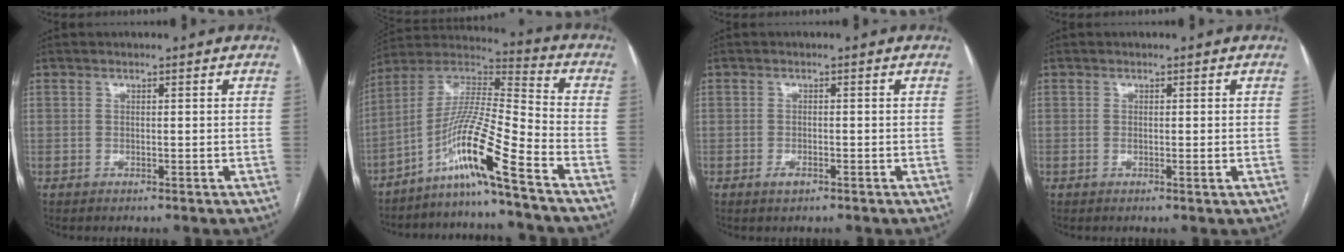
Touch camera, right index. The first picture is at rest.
{"total": 13.1, "force": [-8.3, -1.6, 10.1], "torque": [-0.199, 0.003, -0.157]}
{"total": 1.5, "force": [-0.9, 0.6, 1.1], "torque": [-0.020, 0.000, -0.012]}
{"total": 0.8, "force": [-0.1, -0.1, 0.8], "torque": [-0.018, -0.004, -0.001]}